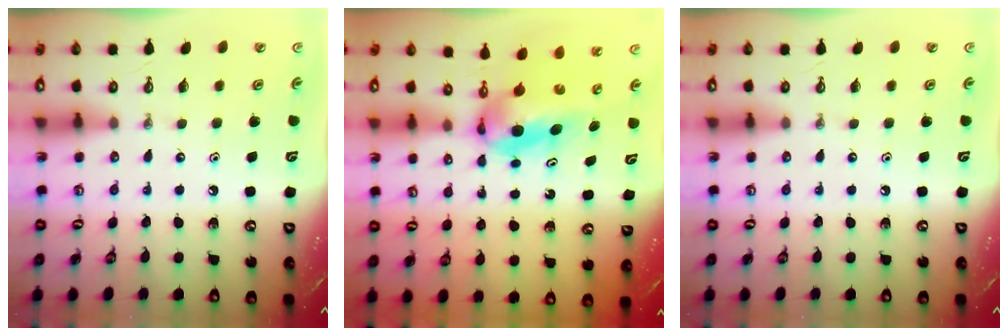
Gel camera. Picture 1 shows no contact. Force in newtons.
{"total": 5.7, "press": 5.4, "slide": 2.0}
{"total": 0.0}